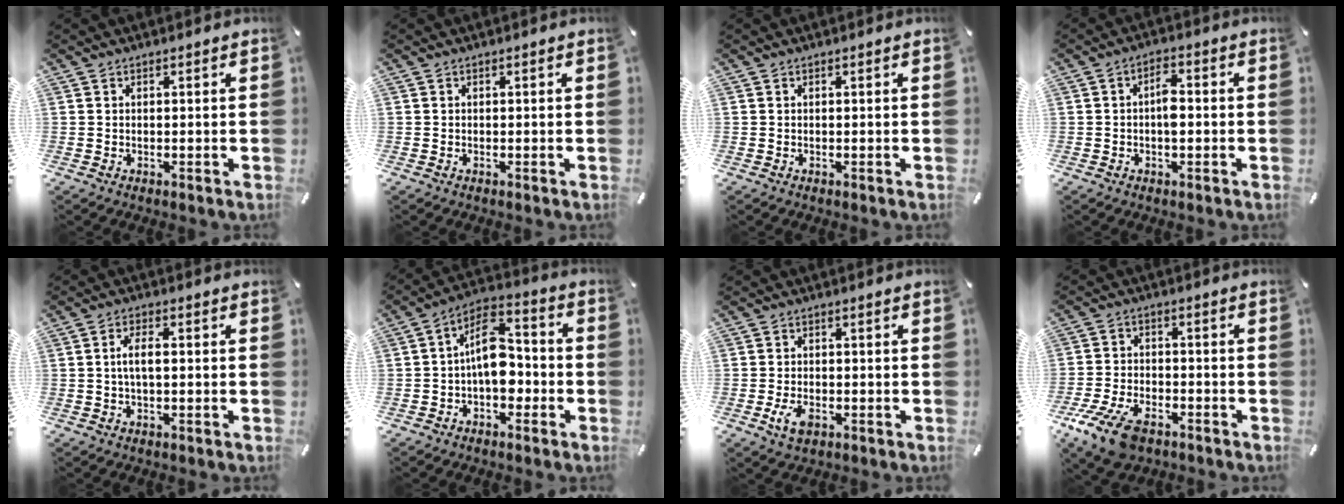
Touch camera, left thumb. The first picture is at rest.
{"total": 0.0}
{"total": 0.0}
{"total": 4.4, "force": [-0.4, 2.2, 3.8], "torque": [-0.063, 0.006, -0.009]}
{"total": 4.6, "force": [-0.2, 1.9, 4.2], "torque": [-0.084, 0.007, -0.008]}
{"total": 11.7, "force": [-1.7, 7.5, 8.8], "torque": [-0.154, 0.008, -0.029]}
{"total": 4.3, "force": [-1.8, 2.6, 2.8], "torque": [-0.067, 0.003, -0.035]}
{"total": 10.7, "force": [-6.7, 5.6, 6.2], "torque": [-0.136, 0.027, -0.126]}